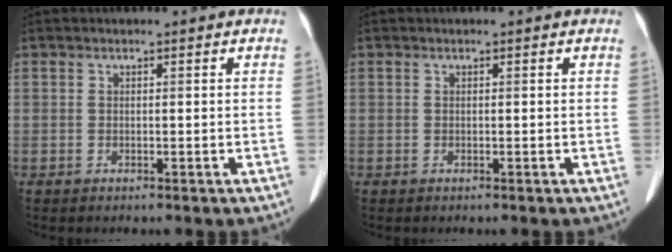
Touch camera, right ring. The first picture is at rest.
{"total": 0.0}